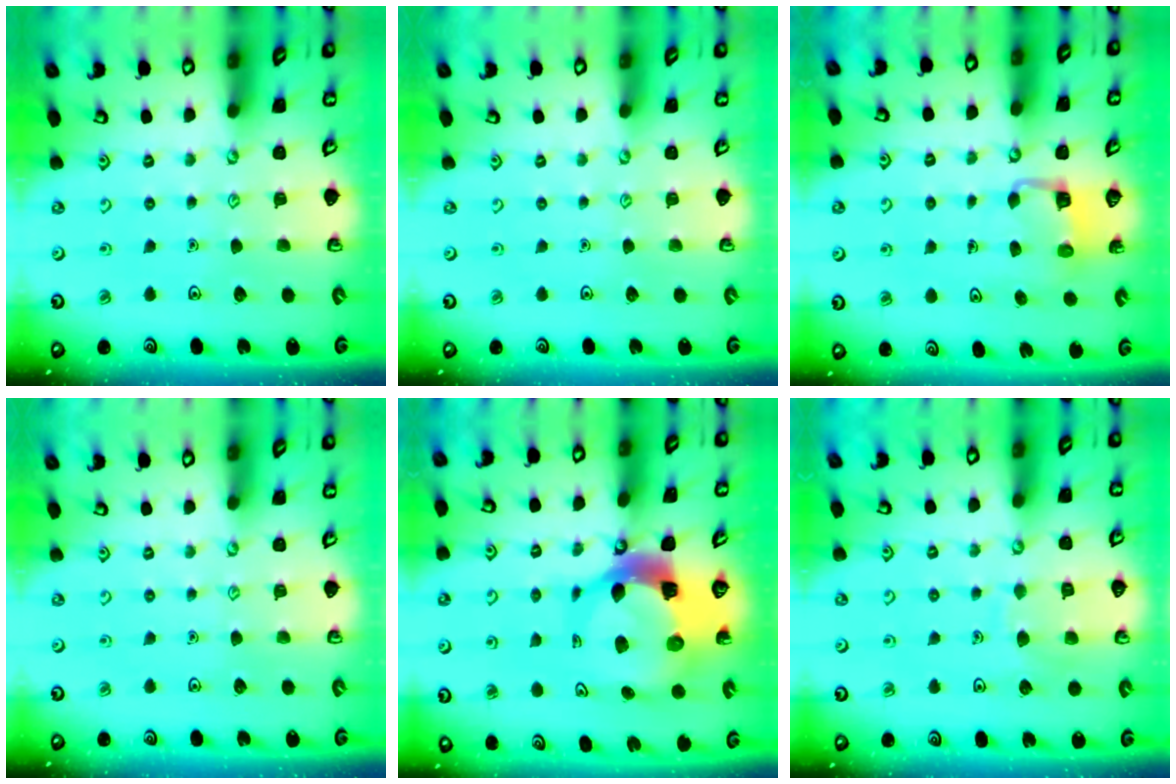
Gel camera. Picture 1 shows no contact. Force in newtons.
{"total": 0.0}
{"total": 3.9, "press": 3.9, "slide": 0.1}
{"total": 0.0}
{"total": 10.5, "press": 10.4, "slide": 1.3}
{"total": 6.3, "press": 6.2, "slide": 0.6}